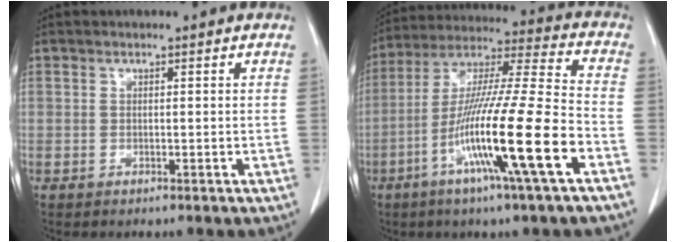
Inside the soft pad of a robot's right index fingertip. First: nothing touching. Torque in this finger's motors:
{"motor_torque": [1.55, -0.59, 0.82, 0.21]}